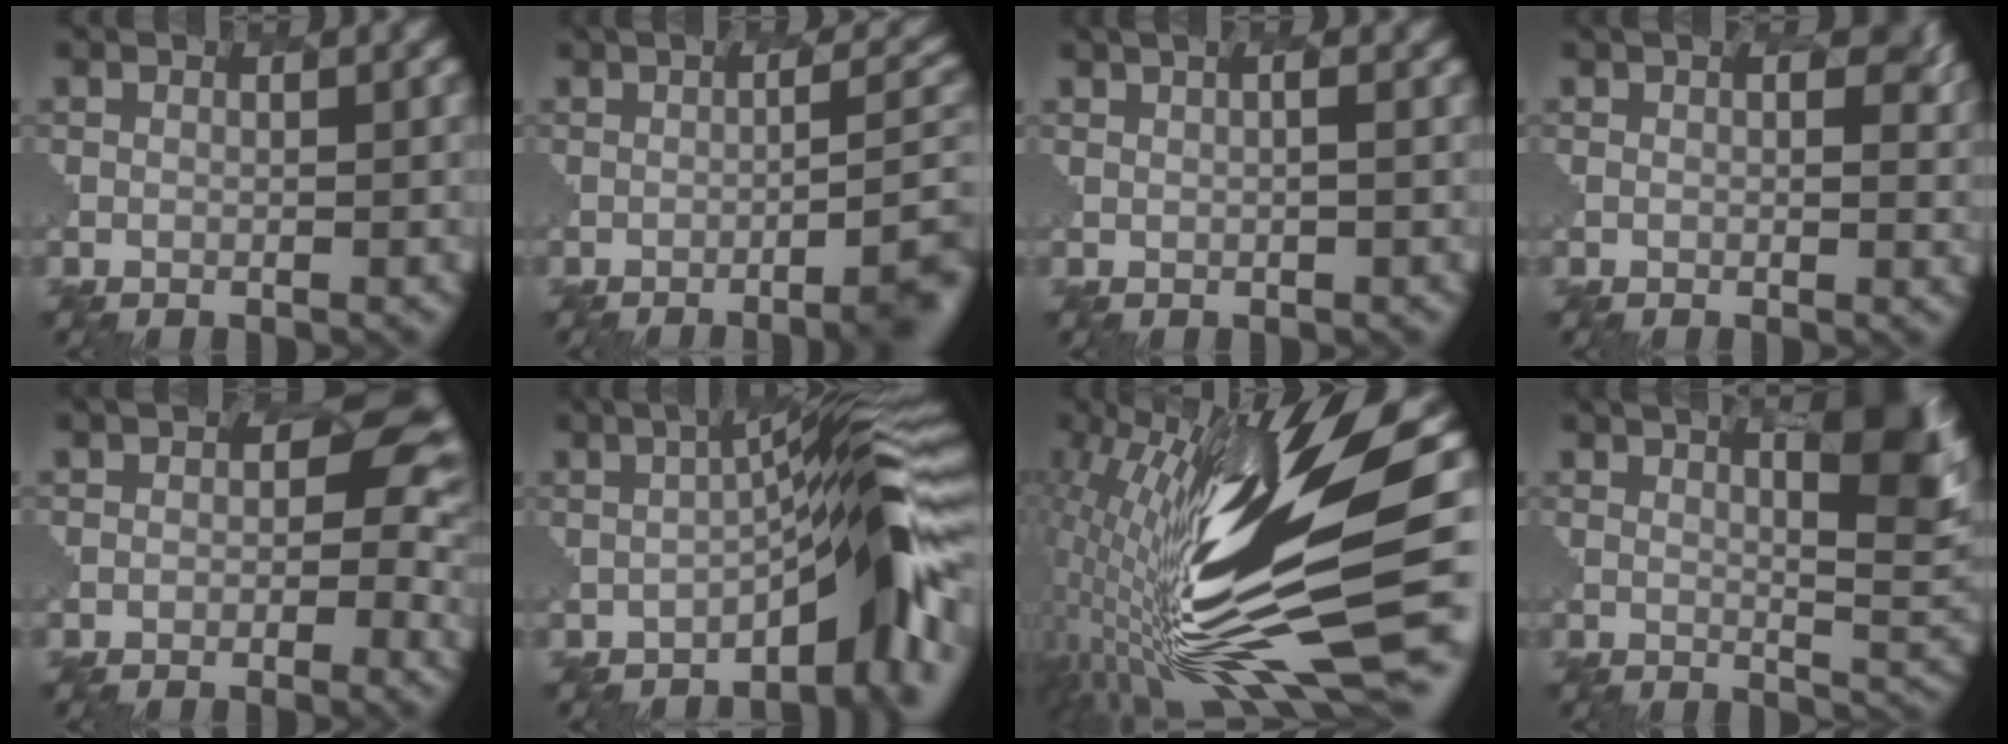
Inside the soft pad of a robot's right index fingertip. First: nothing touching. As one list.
[{"total": 5.8, "force": [-1.3, 1.1, 5.5], "torque": [-0.062, 0.015, -0.035]}, {"total": 3.5, "force": [1.4, 1.7, 2.7], "torque": [-0.010, 0.030, -0.013]}, {"total": 1.5, "force": [1.2, 0.1, -0.9], "torque": [0.006, 0.013, -0.001]}, {"total": 3.1, "force": [1.1, 2.5, 1.5], "torque": [-0.033, 0.008, -0.017]}, {"total": 7.3, "force": [-1.8, 1.0, 7.1], "torque": [-0.103, 0.024, -0.060]}, {"total": 12.7, "force": [2.0, 2.7, 12.2], "torque": [-0.270, -0.021, 0.026]}, {"total": 6.2, "force": [4.7, 1.0, 3.9], "torque": [-0.053, 0.022, 0.037]}]